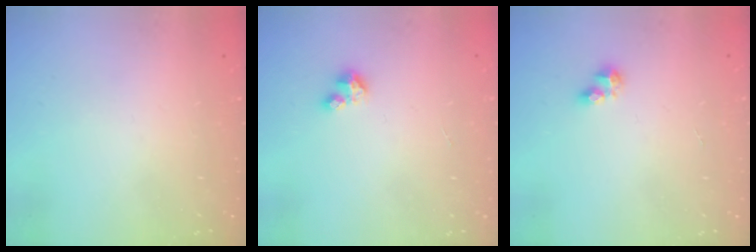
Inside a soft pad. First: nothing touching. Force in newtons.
{"total": 2.7, "press": 2.7, "slide": 0.3}
{"total": 3.5, "press": 3.5, "slide": 0.5}